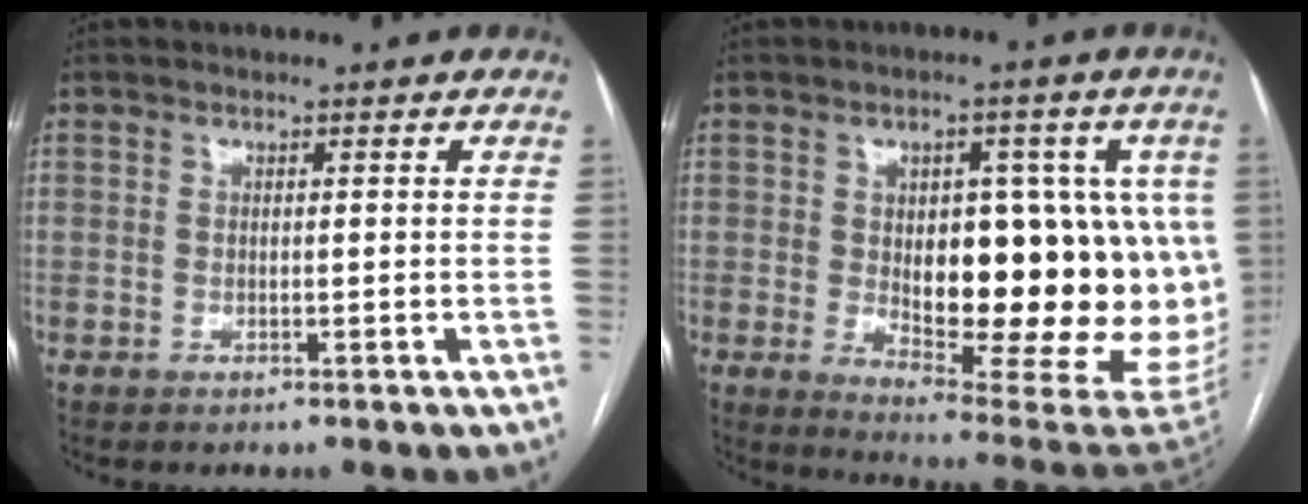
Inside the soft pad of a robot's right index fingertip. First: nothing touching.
{"total": 22.0, "force": [0.0, 8.3, 20.4], "torque": [-0.203, 0.010, 0.027]}